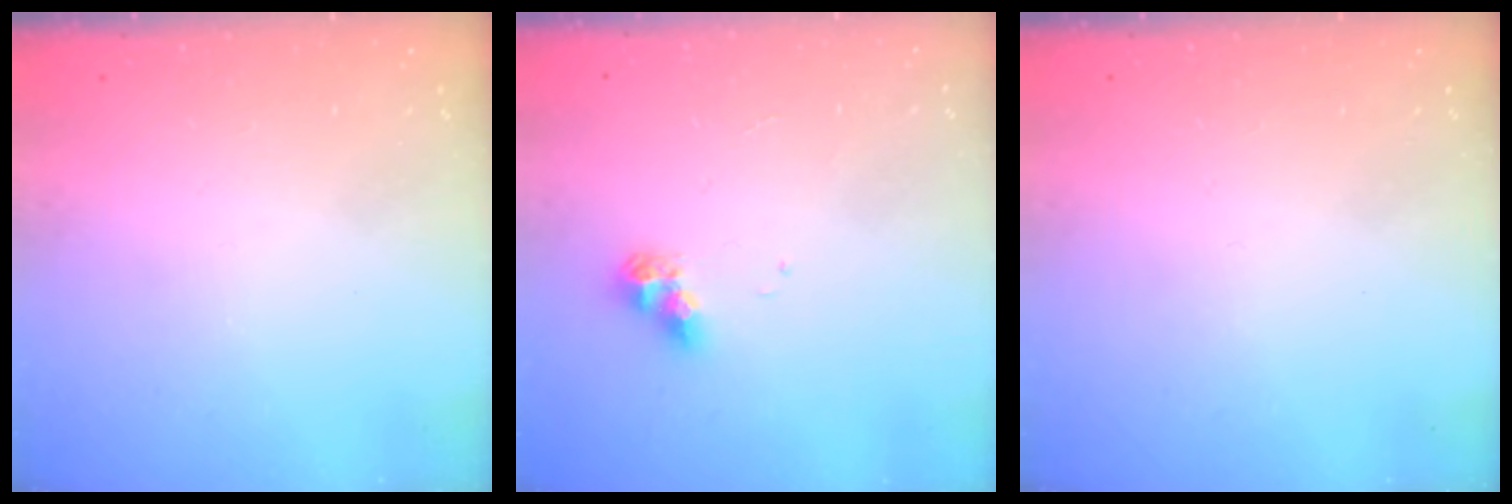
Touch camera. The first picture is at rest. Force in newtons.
{"total": 7.8, "press": 7.8, "slide": 0.8}
{"total": 0.0}